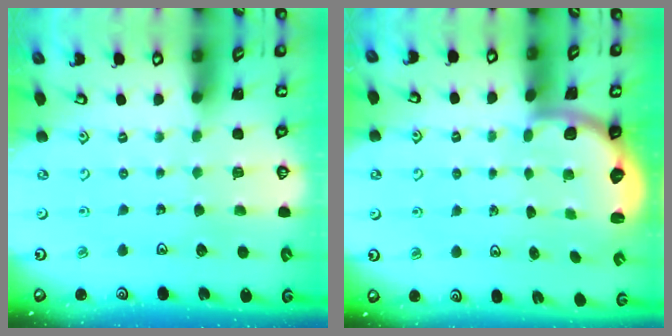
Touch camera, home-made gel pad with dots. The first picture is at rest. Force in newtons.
{"total": 2.5, "press": 2.1, "slide": 1.3}